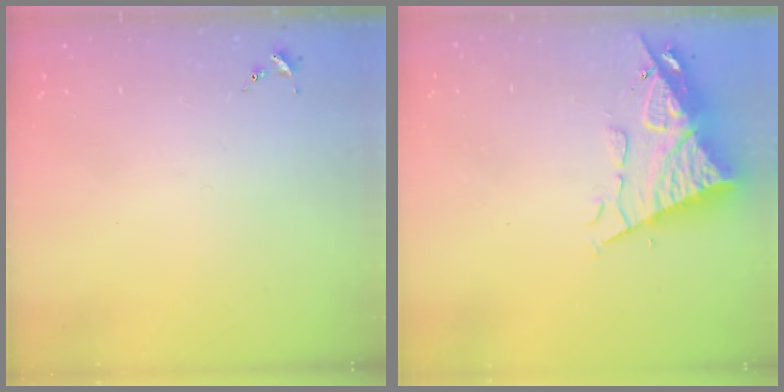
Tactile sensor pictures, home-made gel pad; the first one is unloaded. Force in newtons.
{"total": 13.0, "press": 12.9, "slide": 1.4}